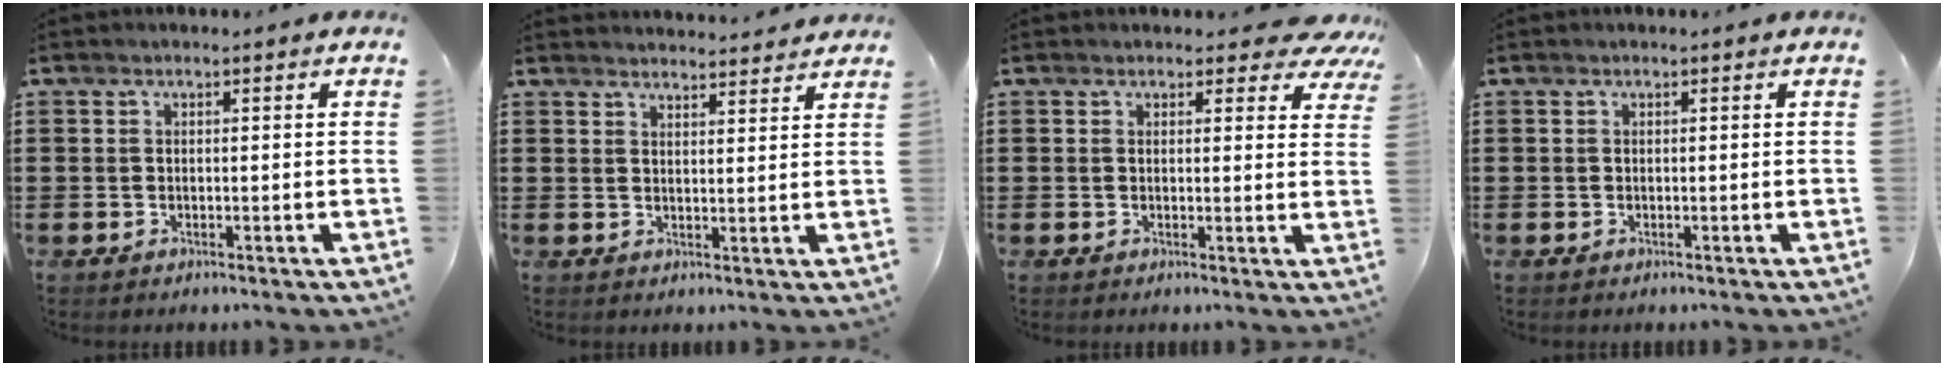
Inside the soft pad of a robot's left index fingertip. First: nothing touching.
{"total": 2.7, "force": [2.7, -0.1, -0.1], "torque": [-0.008, -0.011, 0.051]}
{"total": 3.4, "force": [2.7, 1.3, 1.6], "torque": [-0.017, -0.012, 0.043]}
{"total": 0.0}